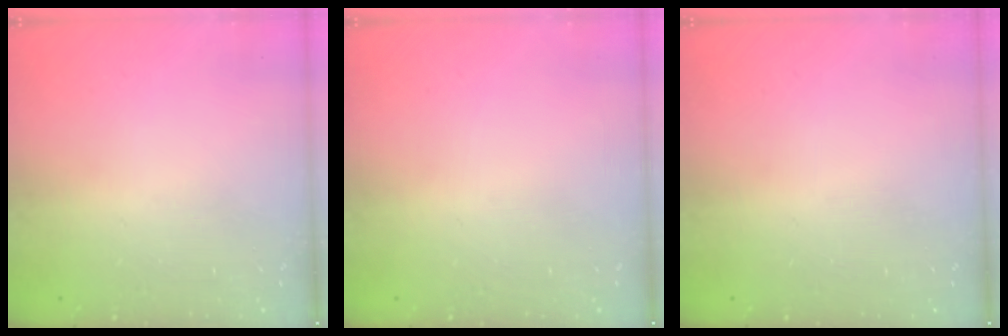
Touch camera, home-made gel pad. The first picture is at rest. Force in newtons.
{"total": 0.0}
{"total": 0.0}